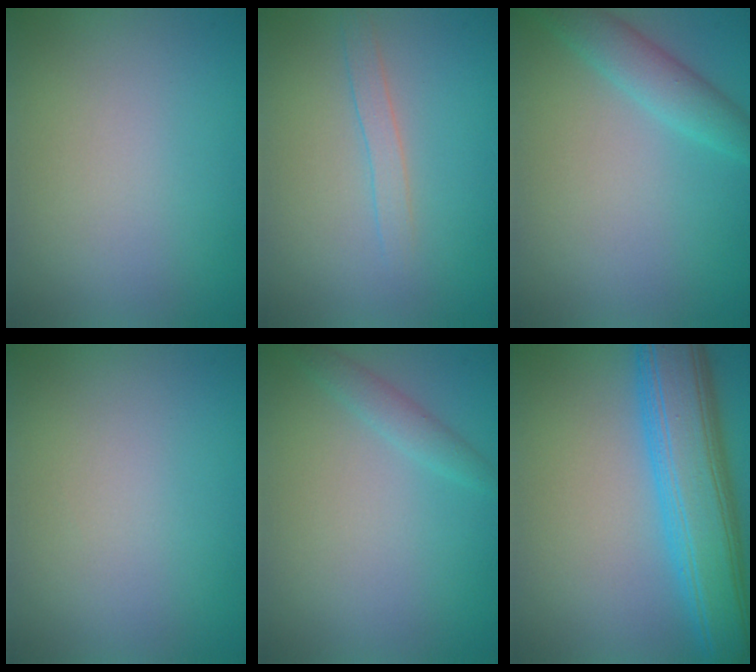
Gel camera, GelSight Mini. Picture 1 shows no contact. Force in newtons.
{"total": 1.4, "press": 1.4, "slide": 0.0}
{"total": 2.9, "press": 2.9, "slide": 0.1}
{"total": 0.0}
{"total": 1.5, "press": 1.5, "slide": 0.1}
{"total": 9.3, "press": 9.3, "slide": 0.2}